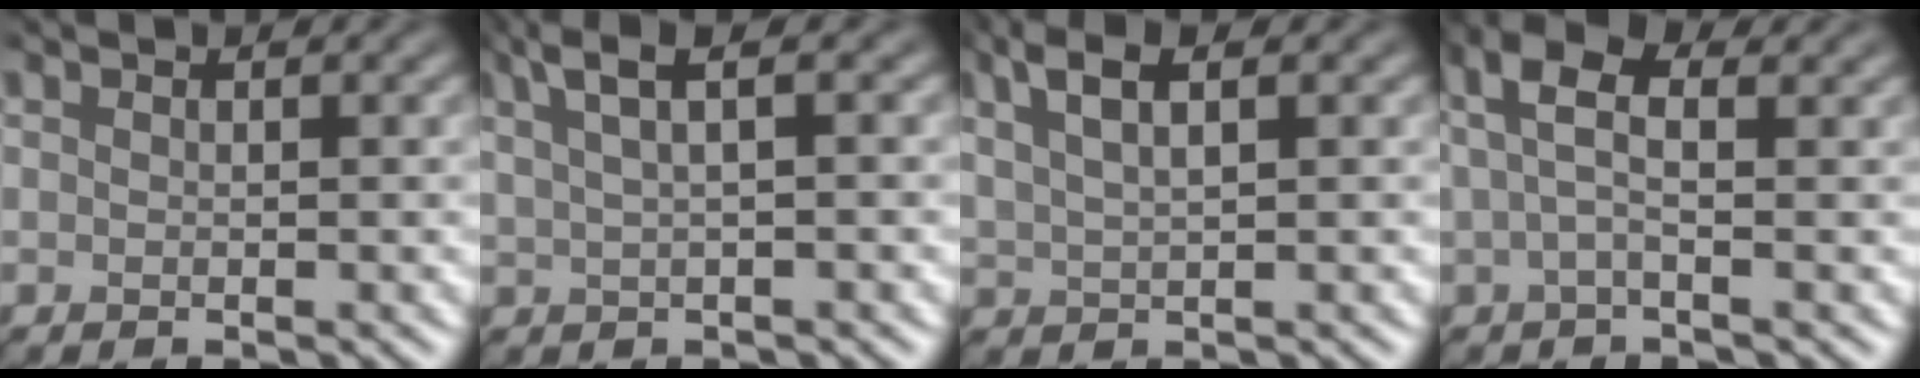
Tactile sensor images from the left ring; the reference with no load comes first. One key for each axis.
{"total": 3.8, "fx": 2.1, "fy": 0.9, "fz": 3.0, "tx": -0.049, "ty": 0.014, "tz": 0.036}
{"total": 3.9, "fx": 2.2, "fy": 1.2, "fz": 3.0, "tx": -0.058, "ty": 0.009, "tz": 0.042}
{"total": 4.0, "fx": 1.4, "fy": 1.3, "fz": 3.6, "tx": -0.071, "ty": 0.015, "tz": 0.016}